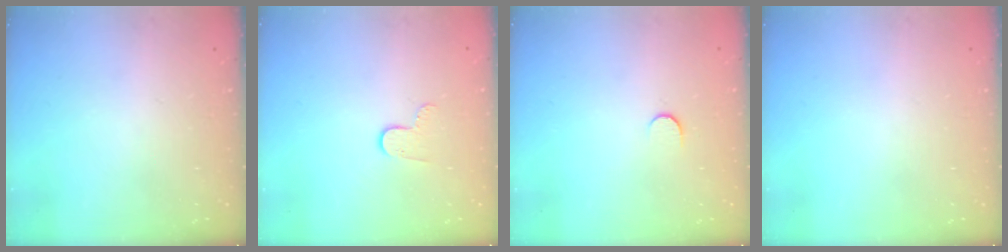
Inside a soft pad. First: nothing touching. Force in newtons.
{"total": 5.7, "press": 5.7, "slide": 0.5}
{"total": 4.8, "press": 4.8, "slide": 0.5}
{"total": 0.0}